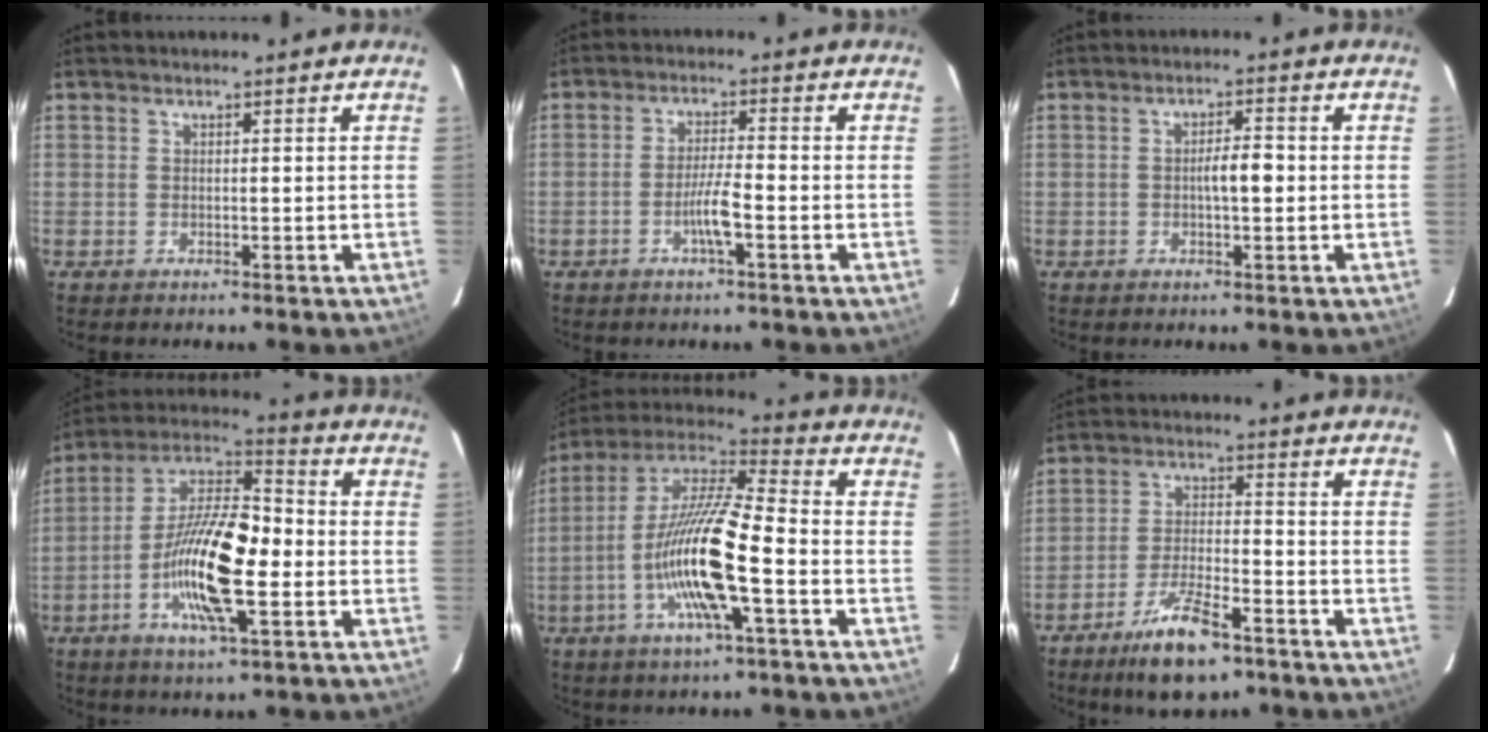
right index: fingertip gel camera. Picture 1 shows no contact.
{"total": 4.2, "force": [-1.7, 0.0, 3.8], "torque": [-0.073, 0.000, -0.033]}
{"total": 3.2, "force": [-0.3, 0.8, 3.1], "torque": [-0.050, 0.007, -0.004]}
{"total": 16.0, "force": [-3.5, 3.7, 15.2], "torque": [-0.292, 0.008, -0.065]}
{"total": 16.0, "force": [-4.3, 1.5, 15.3], "torque": [-0.305, 0.001, -0.081]}
{"total": 10.0, "force": [-6.6, 2.2, 7.1], "torque": [-0.136, -0.015, -0.115]}